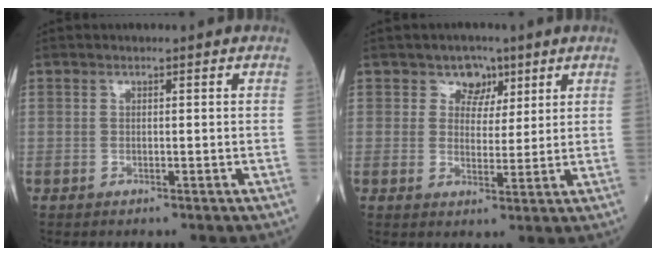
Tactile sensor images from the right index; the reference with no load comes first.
{"total": 4.1, "force": [2.3, 3.2, 1.1], "torque": [-0.007, 0.004, 0.035]}